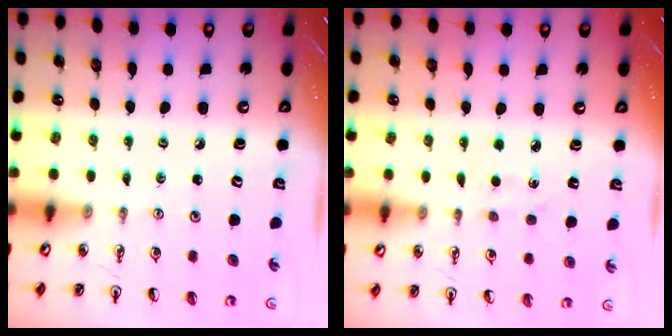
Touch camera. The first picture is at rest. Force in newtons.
{"total": 3.0, "press": 3.0, "slide": 0.3}